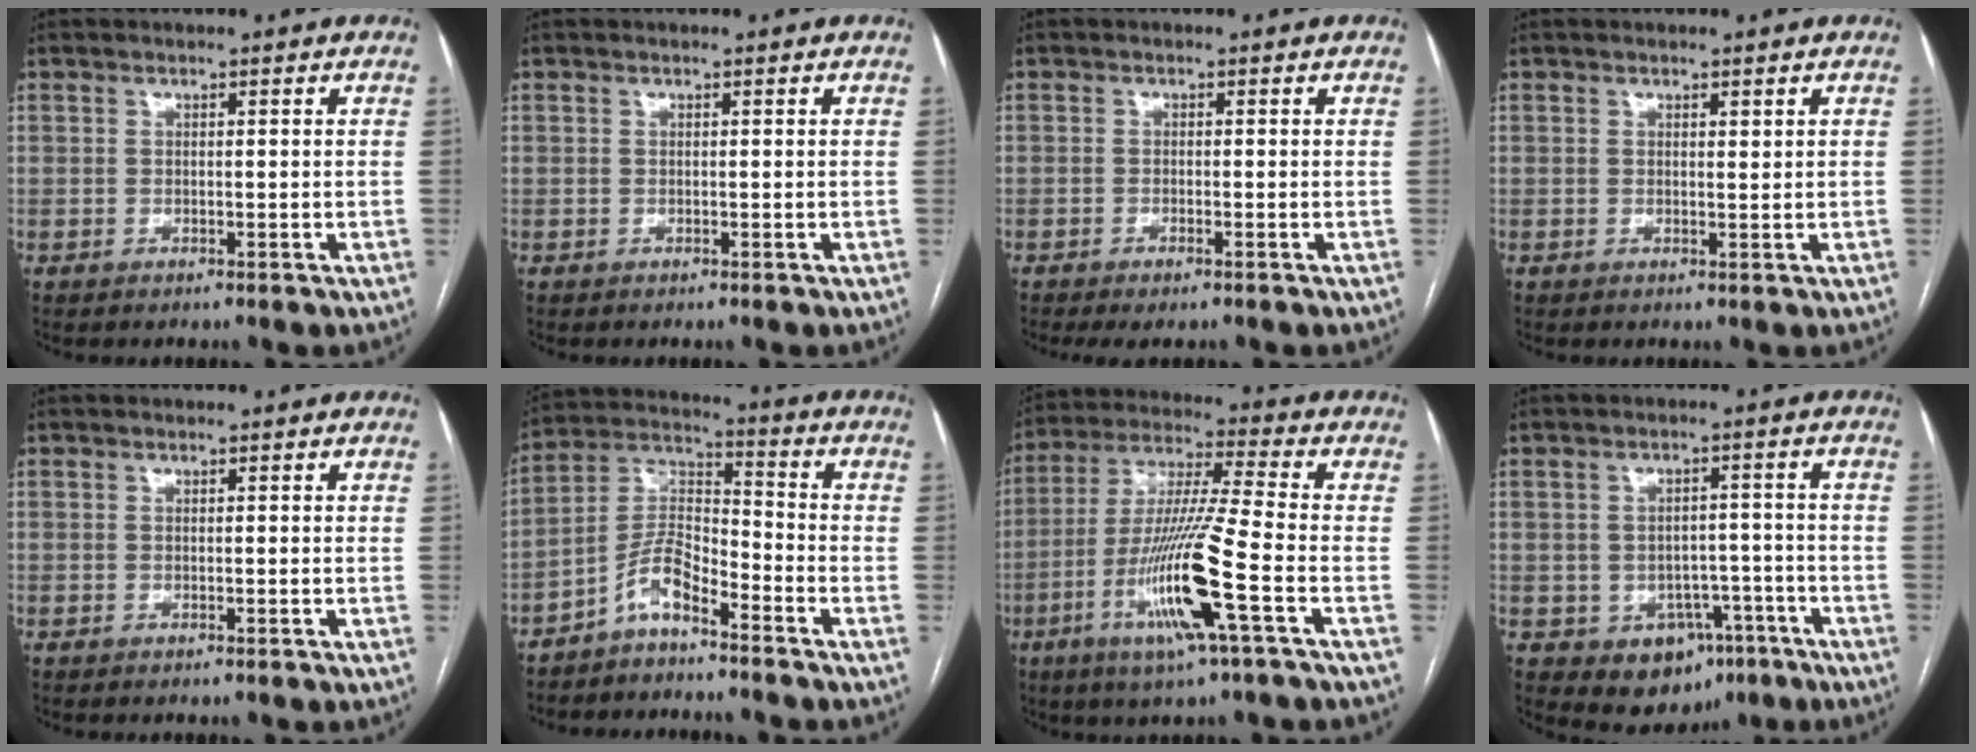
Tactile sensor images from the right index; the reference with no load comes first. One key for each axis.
{"total": 0.0}
{"total": 2.2, "fx": -1.5, "fy": 0.5, "fz": 1.6, "tx": -0.030, "ty": -0.004, "tz": -0.021}
{"total": 0.7, "fx": 0.5, "fy": 0.2, "fz": 0.5, "tx": -0.009, "ty": -0.003, "tz": 0.007}
{"total": 0.0}
{"total": 7.0, "fx": -5.0, "fy": 1.9, "fz": 4.6, "tx": -0.104, "ty": 0.017, "tz": -0.100}
{"total": 15.0, "fx": -5.5, "fy": -0.8, "fz": 13.9, "tx": -0.281, "ty": -0.017, "tz": -0.108}
{"total": 8.0, "fx": -3.9, "fy": 6.3, "fz": 3.1, "tx": -0.033, "ty": 0.021, "tz": -0.040}